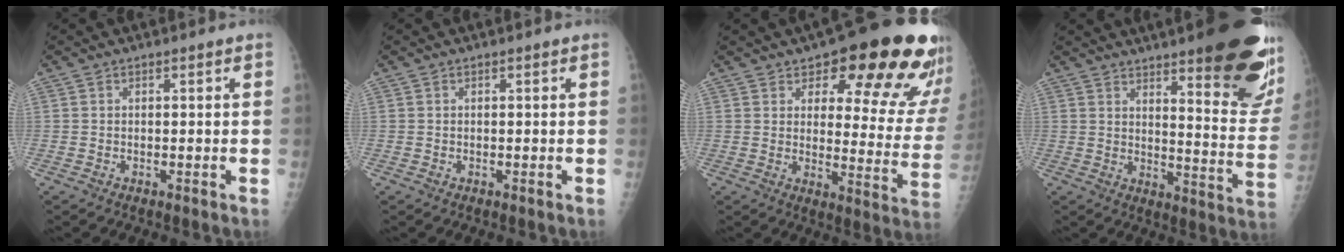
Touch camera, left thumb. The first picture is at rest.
{"total": 0.0}
{"total": 22.7, "force": [14.0, 8.0, 16.0], "torque": [-0.155, -0.072, 0.175]}
{"total": 25.6, "force": [16.1, 5.9, 19.0], "torque": [-0.200, -0.082, 0.207]}